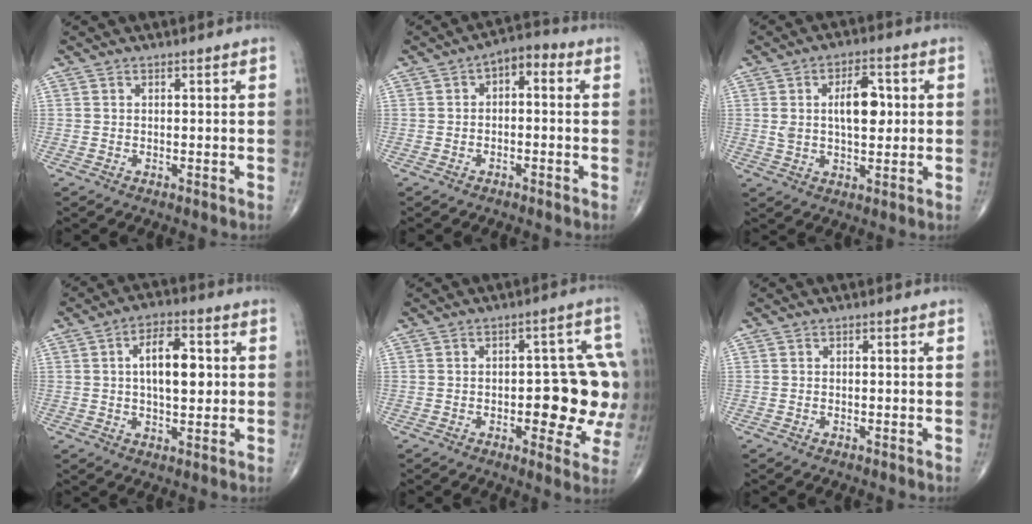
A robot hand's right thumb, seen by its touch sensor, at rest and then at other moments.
{"total": 4.5, "force": [0.2, 2.8, 3.5], "torque": [-0.033, 0.028, -0.011]}
{"total": 9.0, "force": [1.5, 4.5, 7.6], "torque": [-0.108, 0.001, 0.025]}
{"total": 9.9, "force": [1.2, 4.8, 8.6], "torque": [-0.122, 0.006, 0.017]}
{"total": 14.0, "force": [-1.1, 5.8, 12.7], "torque": [-0.122, 0.019, -0.010]}
{"total": 0.0}